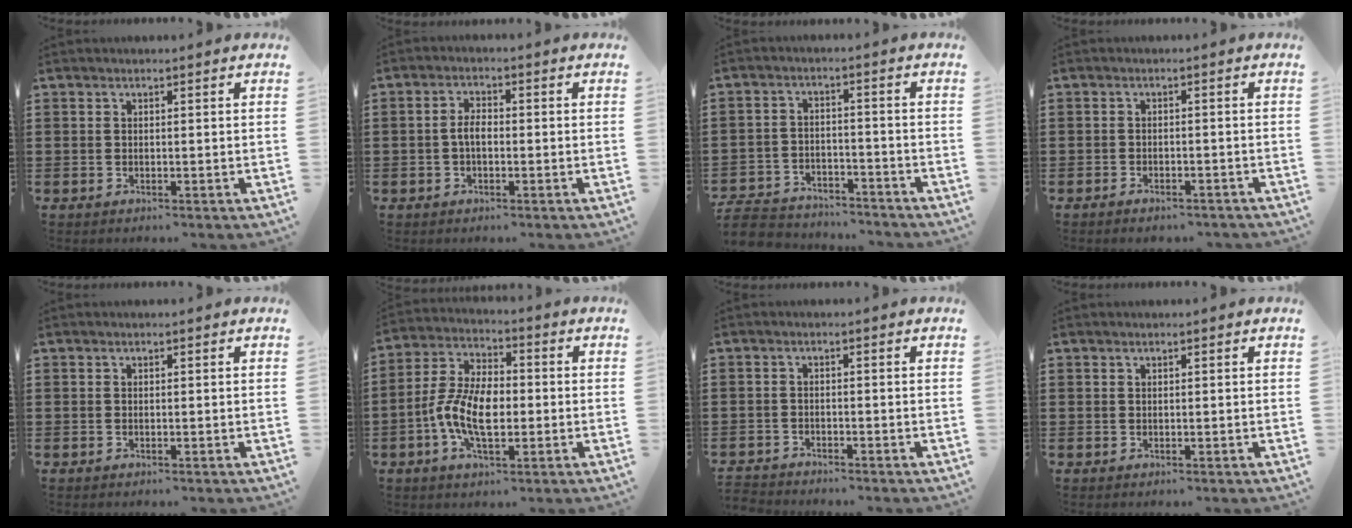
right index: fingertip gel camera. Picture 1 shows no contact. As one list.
[{"total": 2.7, "force": [-0.5, 1.3, 2.4], "torque": [-0.053, 0.001, -0.011]}, {"total": 5.9, "force": [-5.8, 0.9, 0.8], "torque": [-0.029, 0.004, -0.120]}, {"total": 1.7, "force": [-1.7, 0.2, 0.2], "torque": [-0.008, -0.001, -0.034]}, {"total": 0.0}, {"total": 9.0, "force": [-2.0, 4.7, 7.4], "torque": [-0.169, 0.000, -0.041]}, {"total": 2.0, "force": [-2.0, 0.0, -0.3], "torque": [-0.001, 0.000, -0.044]}, {"total": 0.0}]